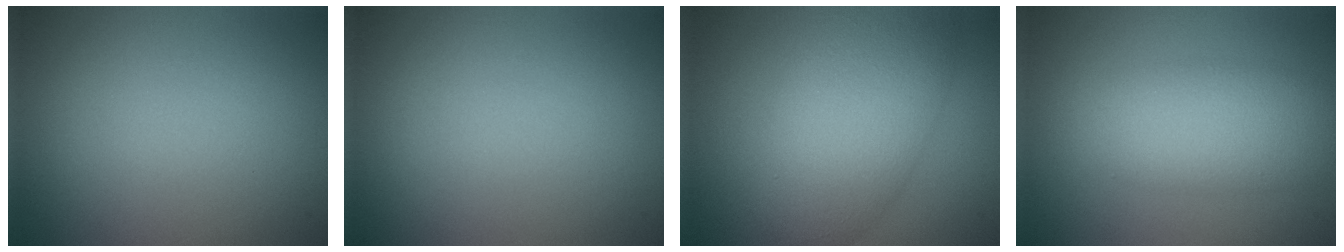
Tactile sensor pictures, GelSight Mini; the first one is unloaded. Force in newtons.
{"total": 0.0}
{"total": 7.8, "press": 7.8, "slide": 0.4}
{"total": 5.2, "press": 5.2, "slide": 0.3}